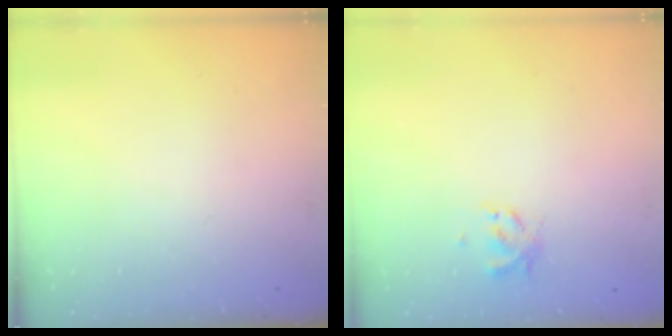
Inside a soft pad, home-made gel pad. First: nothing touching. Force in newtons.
{"total": 2.8, "press": 2.8, "slide": 0.6}